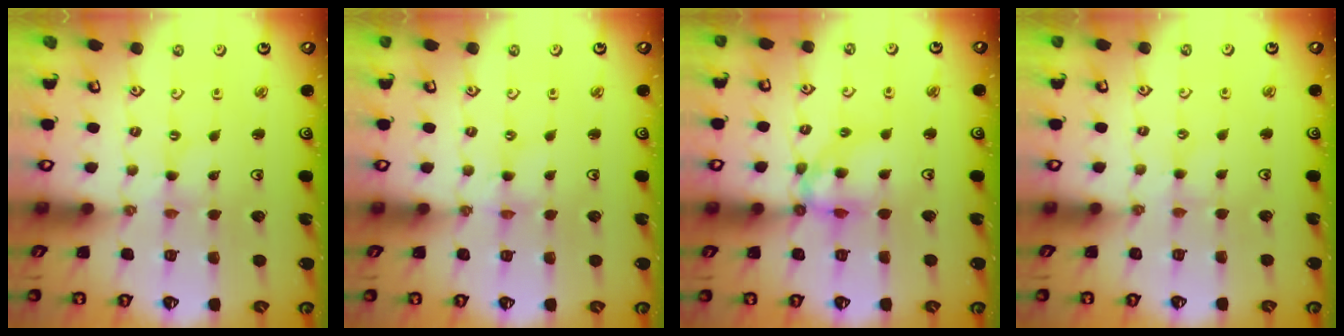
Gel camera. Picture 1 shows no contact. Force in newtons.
{"total": 0.0}
{"total": 10.7, "press": 10.6, "slide": 1.2}
{"total": 1.1, "press": 1.1, "slide": 0.4}